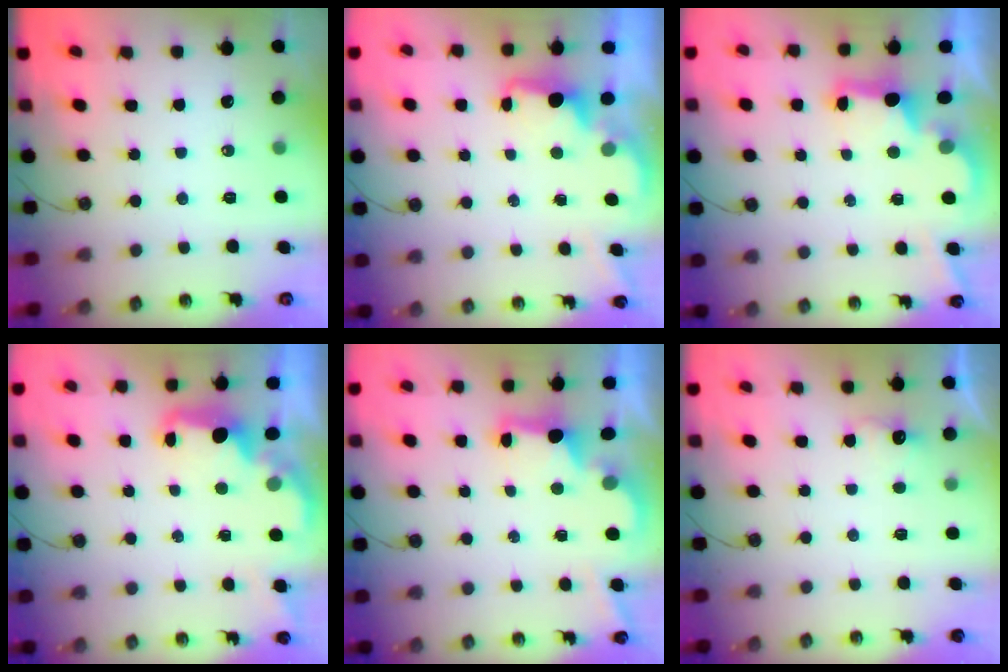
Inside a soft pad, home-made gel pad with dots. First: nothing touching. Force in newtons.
{"total": 1.7, "press": 1.5, "slide": 0.7}
{"total": 2.9, "press": 2.8, "slide": 0.9}
{"total": 2.4, "press": 2.3, "slide": 0.8}
{"total": 2.5, "press": 2.4, "slide": 0.7}
{"total": 4.0, "press": 3.9, "slide": 1.0}